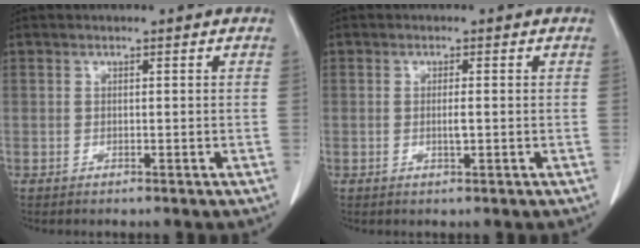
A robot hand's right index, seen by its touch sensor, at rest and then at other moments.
{"total": 1.4, "force": [-0.1, 0.1, 1.4], "torque": [-0.026, 0.000, 0.001]}